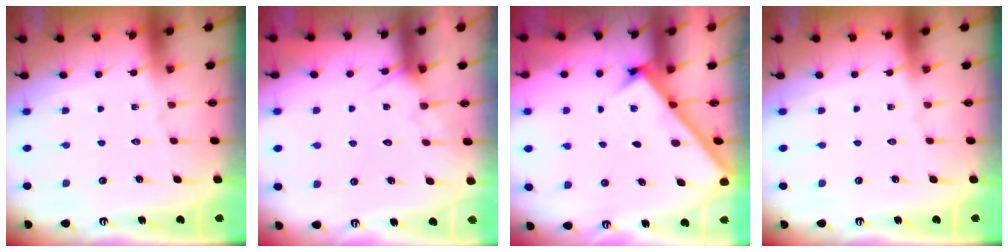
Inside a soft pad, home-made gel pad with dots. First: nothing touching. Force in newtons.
{"total": 6.6, "press": 6.6, "slide": 0.5}
{"total": 2.8, "press": 2.7, "slide": 0.4}
{"total": 0.0}